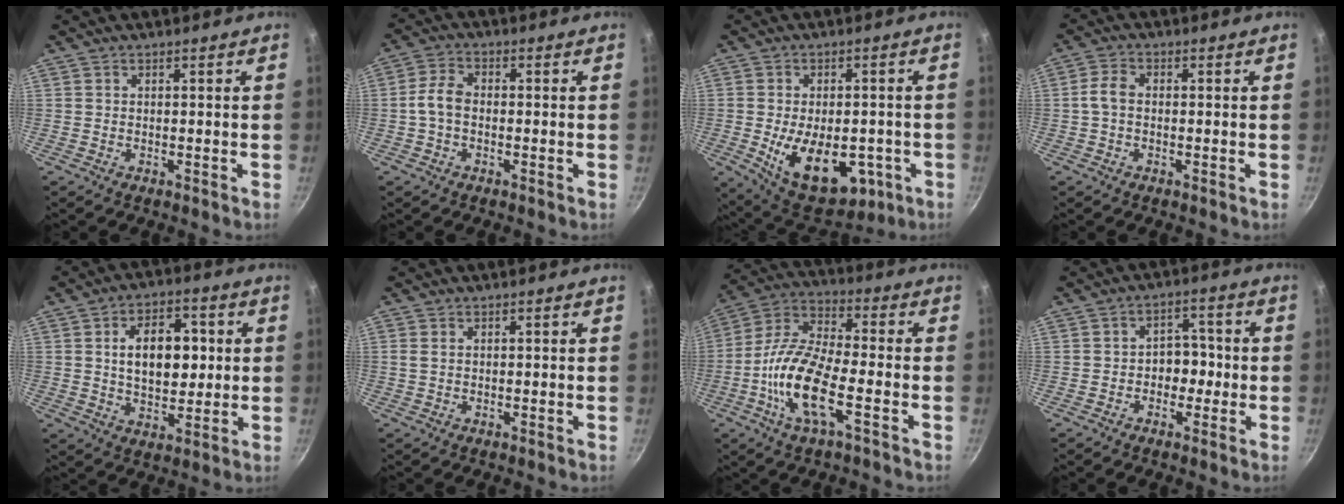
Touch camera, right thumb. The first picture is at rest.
{"total": 4.9, "force": [-0.5, 3.0, 3.9], "torque": [-0.080, 0.021, -0.019]}
{"total": 17.1, "force": [-4.5, 10.0, 13.1], "torque": [-0.168, -0.007, -0.047]}
{"total": 3.7, "force": [-0.1, 2.1, 3.0], "torque": [-0.070, 0.013, -0.009]}
{"total": 12.7, "force": [1.9, 8.0, 9.7], "torque": [-0.114, 0.003, 0.028]}
{"total": 1.2, "force": [0.3, 0.8, 0.9], "torque": [-0.018, 0.001, 0.004]}
{"total": 15.2, "force": [-4.8, 5.3, 13.4], "torque": [-0.264, 0.032, -0.110]}
{"total": 5.4, "force": [-1.0, 4.2, 3.2], "torque": [0.005, 0.020, -0.019]}